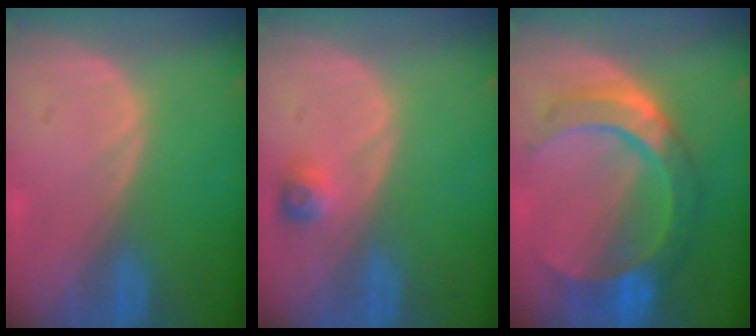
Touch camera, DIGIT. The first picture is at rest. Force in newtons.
{"total": 2.2, "press": 2.2, "slide": 0.4}
{"total": 9.5, "press": 9.5, "slide": 0.9}